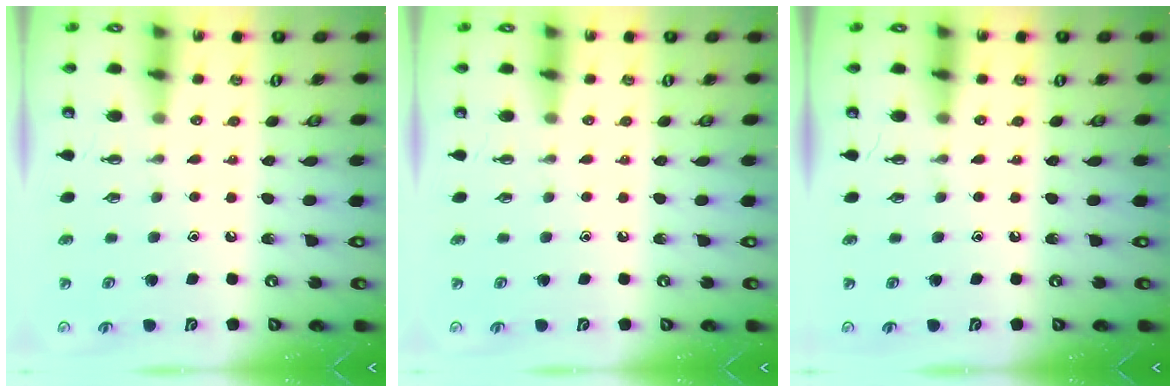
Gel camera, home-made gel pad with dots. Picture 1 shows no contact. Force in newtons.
{"total": 0.0}
{"total": 0.0}